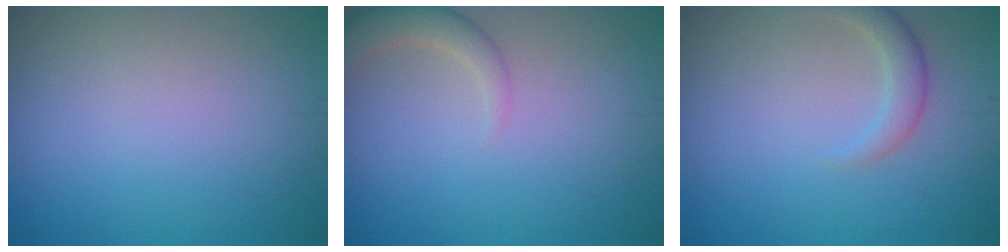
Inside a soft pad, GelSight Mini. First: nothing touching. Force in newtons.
{"total": 2.5, "press": 2.5, "slide": 0.2}
{"total": 2.0, "press": 2.0, "slide": 0.1}